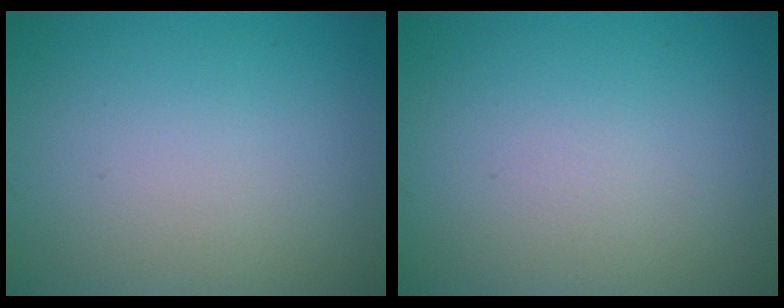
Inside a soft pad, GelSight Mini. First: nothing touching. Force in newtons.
{"total": 0.0}